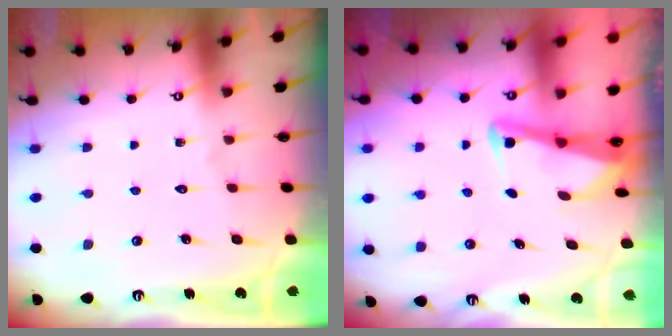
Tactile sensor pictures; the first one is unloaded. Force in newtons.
{"total": 2.8, "press": 2.8, "slide": 0.4}